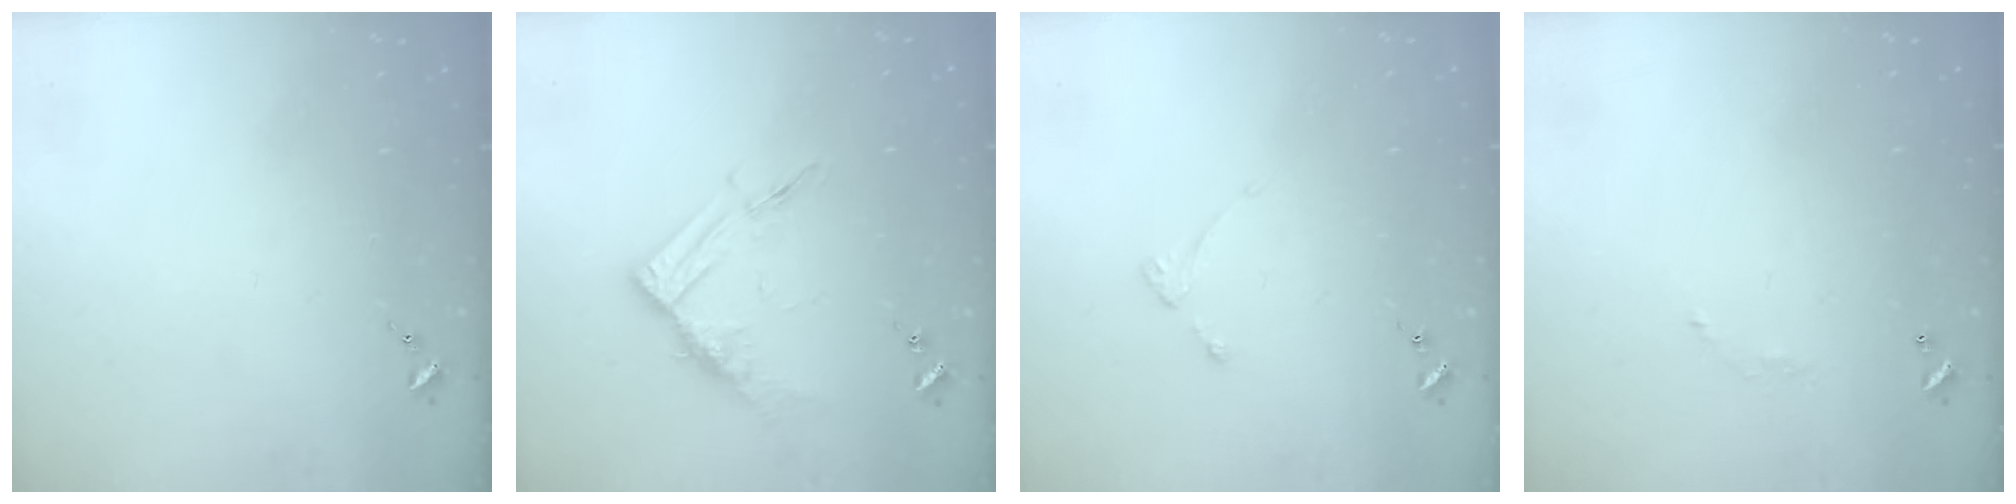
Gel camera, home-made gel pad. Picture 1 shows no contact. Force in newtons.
{"total": 11.9, "press": 11.9, "slide": 0.6}
{"total": 2.7, "press": 2.6, "slide": 0.5}
{"total": 3.9, "press": 3.9, "slide": 0.1}